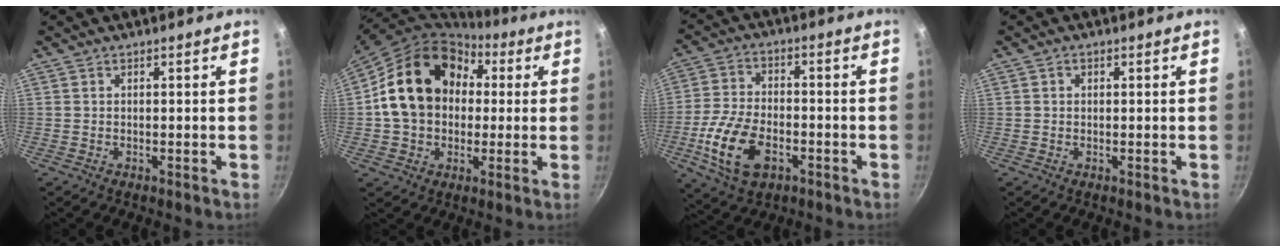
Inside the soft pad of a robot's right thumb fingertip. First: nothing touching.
{"total": 19.6, "force": [2.9, 15.3, 11.9], "torque": [-0.194, 0.040, 0.042]}
{"total": 13.3, "force": [-4.7, 7.7, 9.8], "torque": [-0.184, 0.019, -0.089]}
{"total": 0.9, "force": [0.2, 0.8, 0.4], "torque": [-0.006, 0.004, 0.002]}